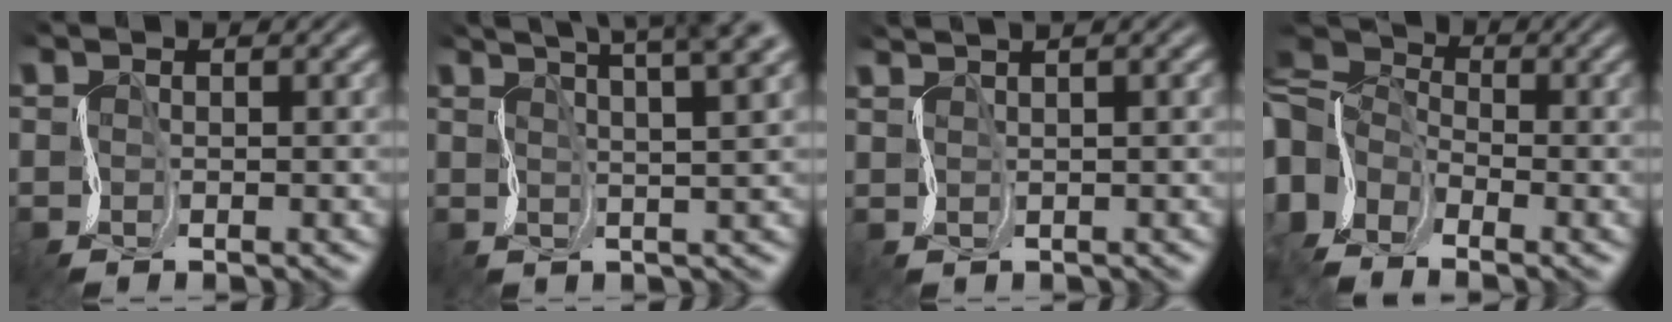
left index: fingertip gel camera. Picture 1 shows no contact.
{"total": 8.1, "force": [5.5, 2.1, 5.5], "torque": [-0.051, 0.047, 0.053]}
{"total": 4.6, "force": [3.2, 1.7, 2.9], "torque": [-0.020, 0.037, 0.022]}
{"total": 9.4, "force": [-2.7, 6.8, 6.0], "torque": [-0.153, -0.003, -0.059]}